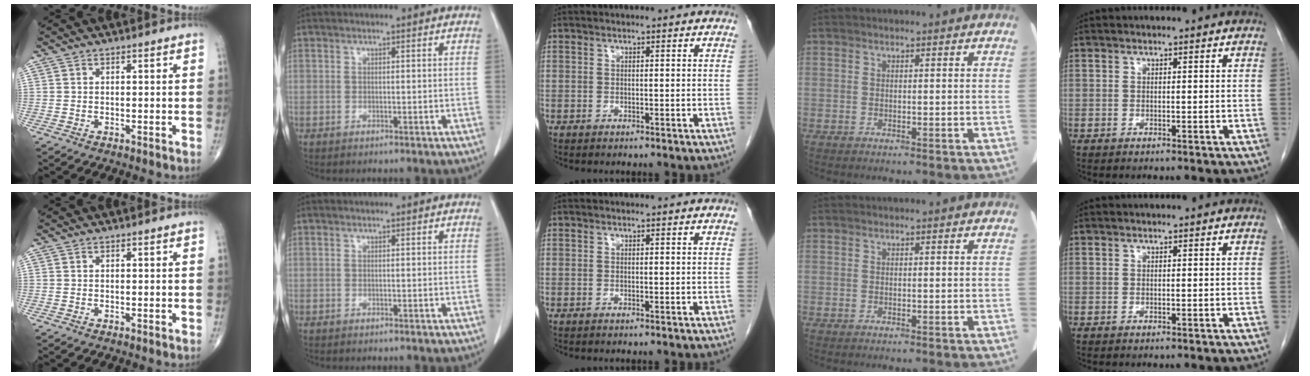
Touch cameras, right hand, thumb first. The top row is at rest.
{}